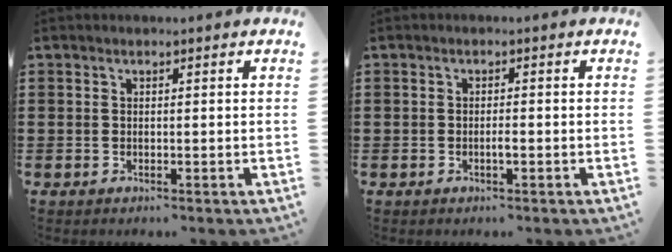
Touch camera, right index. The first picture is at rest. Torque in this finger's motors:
{"motor_torque": [1.21, 0.39, 0.11, 0.04]}